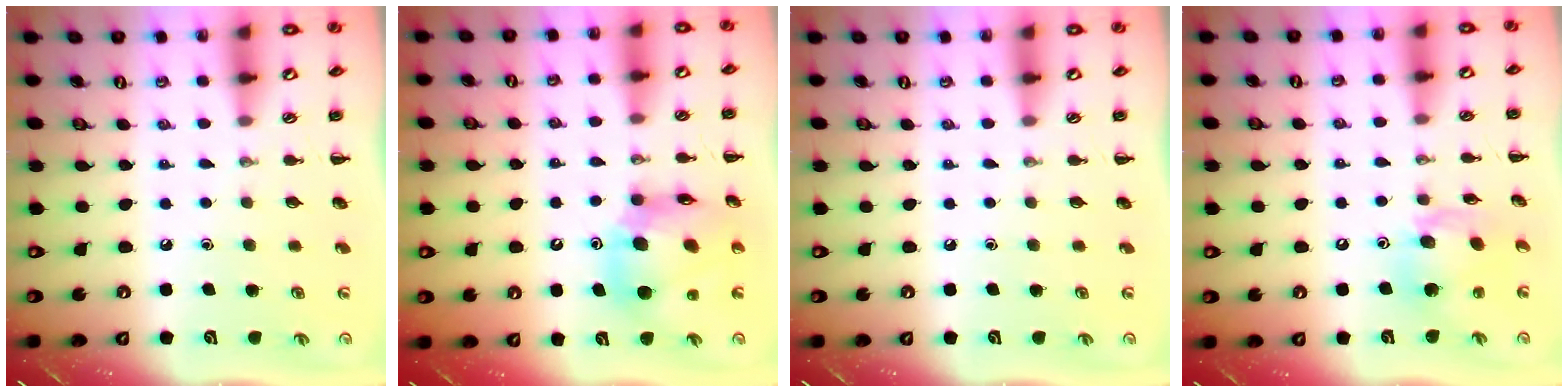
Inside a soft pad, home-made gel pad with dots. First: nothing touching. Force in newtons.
{"total": 12.8, "press": 12.2, "slide": 3.7}
{"total": 0.0}
{"total": 13.4, "press": 12.9, "slide": 3.5}